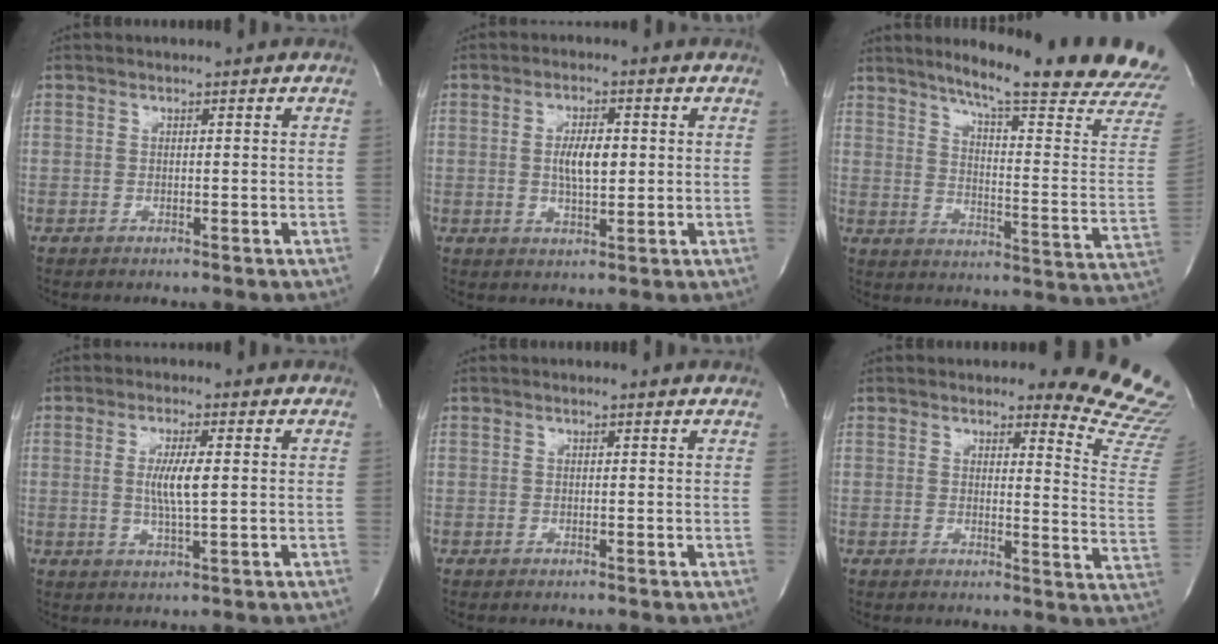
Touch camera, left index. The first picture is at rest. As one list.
[{"total": 5.1, "force": [0.4, 1.8, 4.8], "torque": [-0.088, 0.003, 0.009]}, {"total": 24.5, "force": [20.8, -0.7, 12.9], "torque": [-0.188, -0.095, 0.260]}, {"total": 5.1, "force": [0.5, 0.4, 5.0], "torque": [-0.098, -0.005, 0.009]}, {"total": 1.7, "force": [1.6, 0.0, 0.3], "torque": [-0.018, 0.003, 0.014]}, {"total": 13.1, "force": [12.7, 0.8, 2.9], "torque": [-0.007, -0.139, 0.107]}]